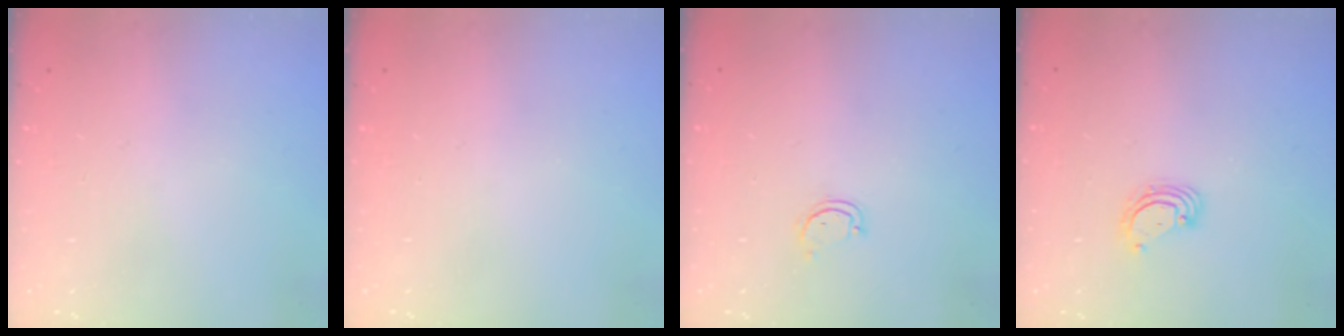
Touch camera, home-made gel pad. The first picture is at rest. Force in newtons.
{"total": 0.0}
{"total": 2.7, "press": 2.6, "slide": 0.3}
{"total": 3.4, "press": 3.4, "slide": 0.2}